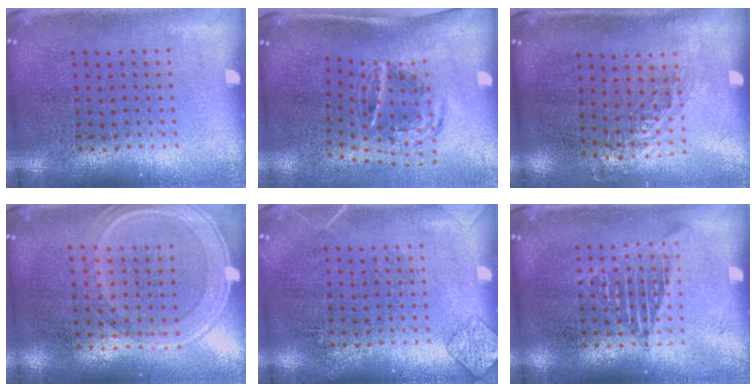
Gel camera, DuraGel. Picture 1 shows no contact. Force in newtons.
{"total": 1.2, "press": 1.0, "slide": 0.6}
{"total": 0.8, "press": 0.8, "slide": 0.2}
{"total": 1.3, "press": 1.2, "slide": 0.4}
{"total": 1.4, "press": 1.4, "slide": 0.1}
{"total": 1.9, "press": 1.9, "slide": 0.2}